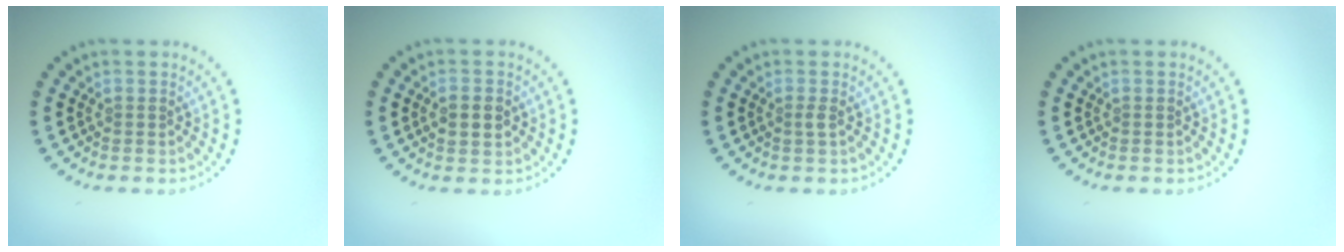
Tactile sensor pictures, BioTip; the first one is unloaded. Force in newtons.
{"total": 2.8, "press": 2.8, "slide": 0.2}
{"total": 0.7, "press": 0.4, "slide": 0.5}
{"total": 0.0}